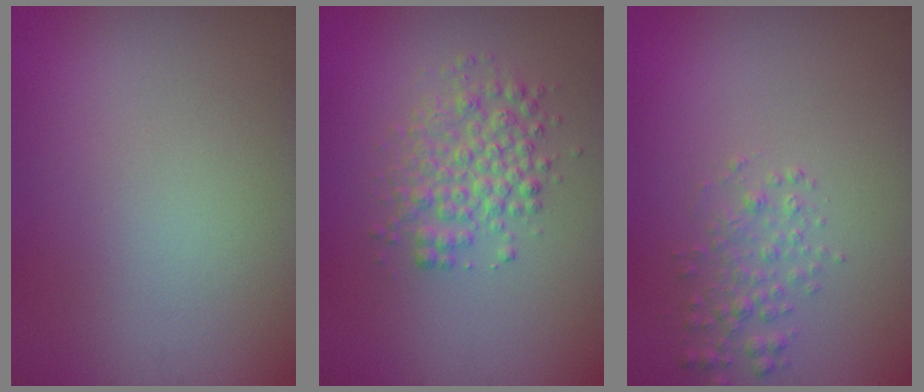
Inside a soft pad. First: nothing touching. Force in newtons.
{"total": 3.5, "press": 3.5, "slide": 0.1}
{"total": 1.8, "press": 1.8, "slide": 0.0}